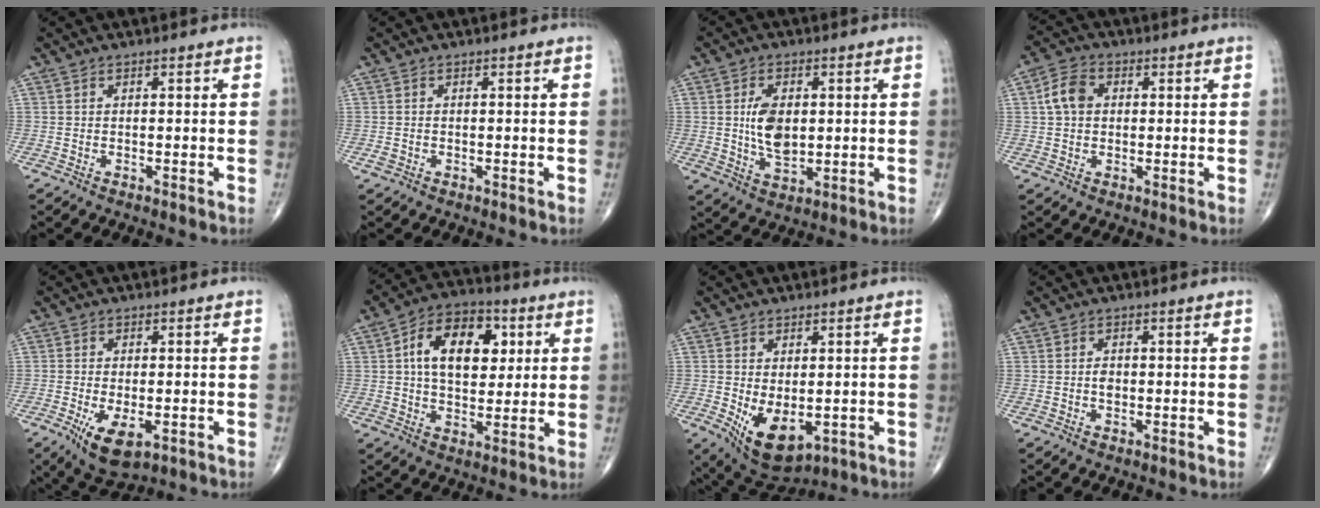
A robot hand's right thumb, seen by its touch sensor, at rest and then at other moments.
{"total": 1.0, "force": [-0.3, 0.8, 0.5], "torque": [-0.013, 0.003, -0.004]}
{"total": 8.1, "force": [0.9, 4.7, 6.5], "torque": [-0.108, -0.011, 0.021]}
{"total": 5.8, "force": [0.9, 4.3, 3.8], "torque": [-0.070, 0.013, 0.011]}
{"total": 7.8, "force": [-2.8, 3.6, 6.4], "torque": [-0.109, -0.011, -0.037]}
{"total": 14.9, "force": [3.6, 9.4, 11.0], "torque": [-0.150, 0.005, 0.053]}
{"total": 9.4, "force": [-2.0, 5.2, 7.6], "torque": [-0.111, -0.011, -0.009]}
{"total": 1.3, "force": [-0.2, 0.9, 0.9], "torque": [-0.013, 0.001, -0.003]}